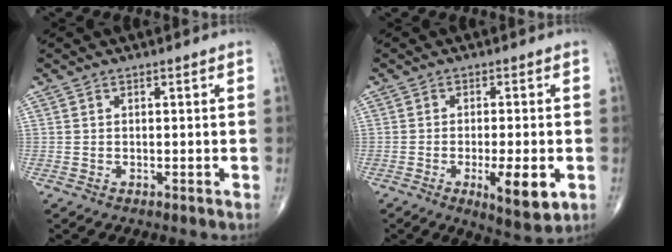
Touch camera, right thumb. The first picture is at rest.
{"total": 8.7, "force": [-2.7, 2.4, 8.0], "torque": [-0.118, -0.011, -0.036]}